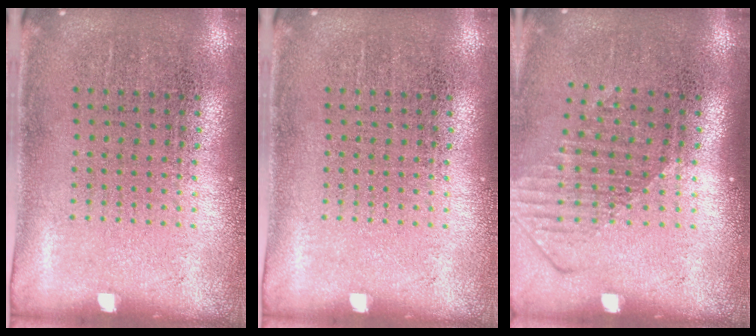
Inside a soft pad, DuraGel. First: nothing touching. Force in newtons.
{"total": 0.0}
{"total": 1.6, "press": 1.2, "slide": 1.0}